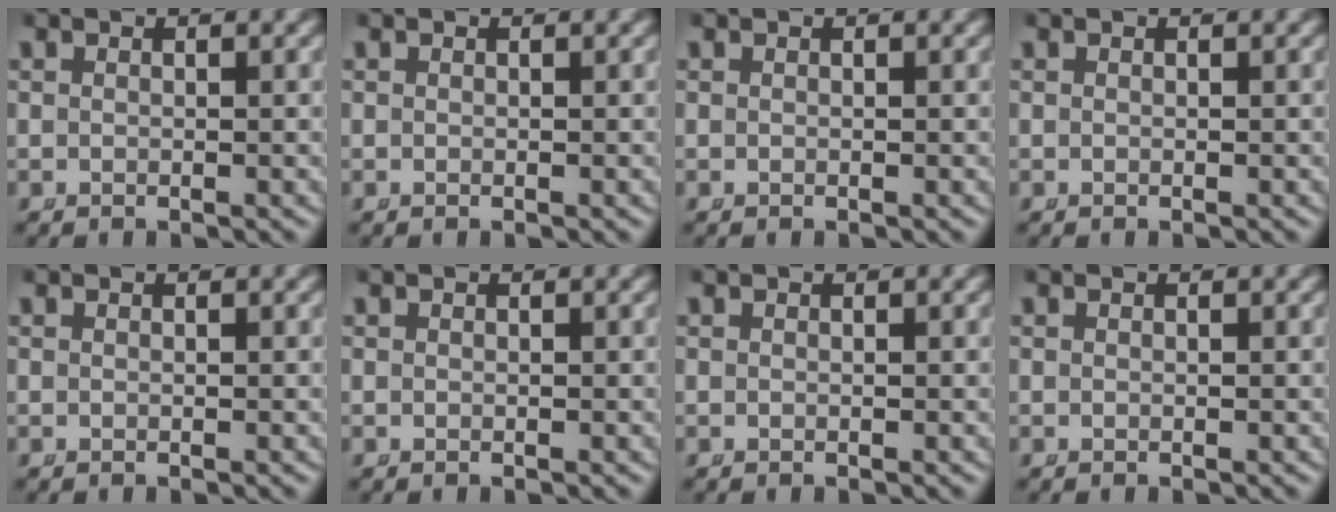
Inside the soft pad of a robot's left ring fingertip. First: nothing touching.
{"total": 0.0}
{"total": 0.0}
{"total": 0.0}
{"total": 0.0}
{"total": 0.0}
{"total": 0.0}
{"total": 0.0}